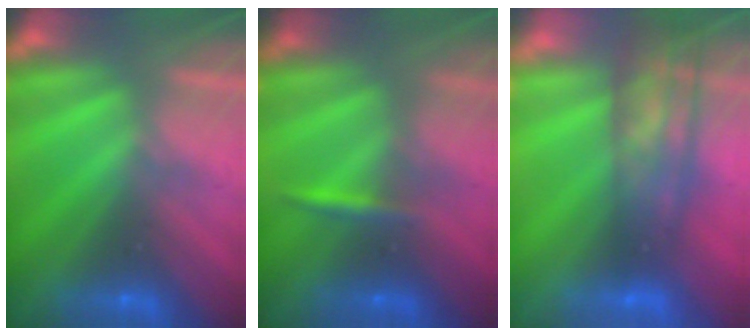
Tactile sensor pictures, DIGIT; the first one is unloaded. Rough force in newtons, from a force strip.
{"total": 2.4}
{"total": 5.8}